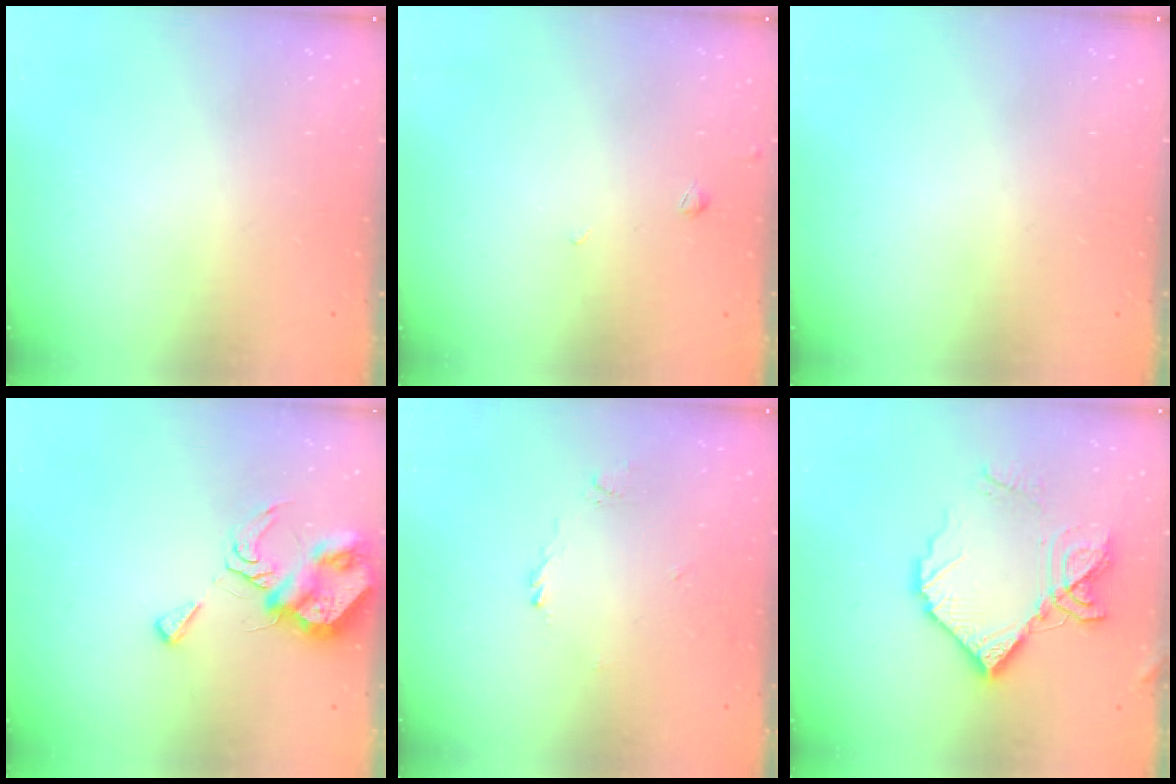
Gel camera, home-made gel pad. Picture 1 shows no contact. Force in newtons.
{"total": 2.1, "press": 2.1, "slide": 0.5}
{"total": 0.0}
{"total": 9.0, "press": 8.9, "slide": 1.3}
{"total": 1.1, "press": 1.1, "slide": 0.4}
{"total": 15.8, "press": 15.7, "slide": 1.9}